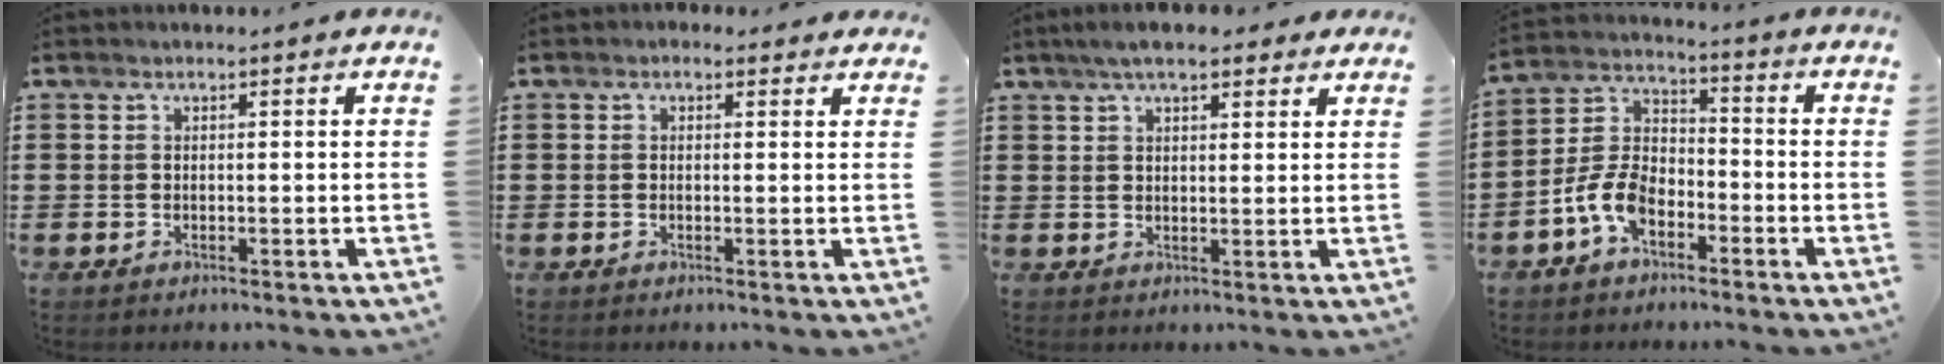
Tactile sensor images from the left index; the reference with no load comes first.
{"total": 1.0, "force": [0.4, 0.8, 0.4], "torque": [-0.011, 0.007, 0.007]}
{"total": 5.4, "force": [4.1, 1.6, 3.1], "torque": [-0.070, 0.003, 0.075]}
{"total": 7.6, "force": [-4.2, 4.3, 4.7], "torque": [-0.130, 0.003, -0.089]}